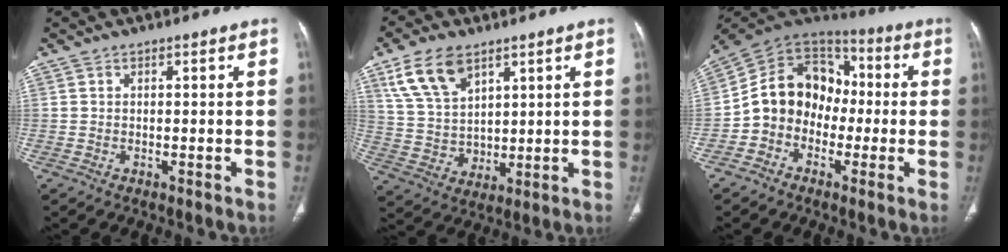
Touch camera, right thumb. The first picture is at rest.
{"total": 11.8, "force": [6.6, 7.3, 6.5], "torque": [-0.106, -0.025, 0.141]}
{"total": 14.0, "force": [-2.2, 11.5, 7.7], "torque": [-0.097, 0.051, -0.053]}